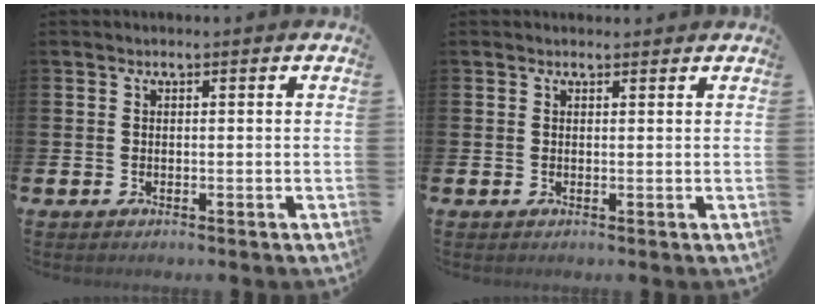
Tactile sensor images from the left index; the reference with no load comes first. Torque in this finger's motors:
{"motor_torque": [0.95, -1.19, 0.04, -0.01]}